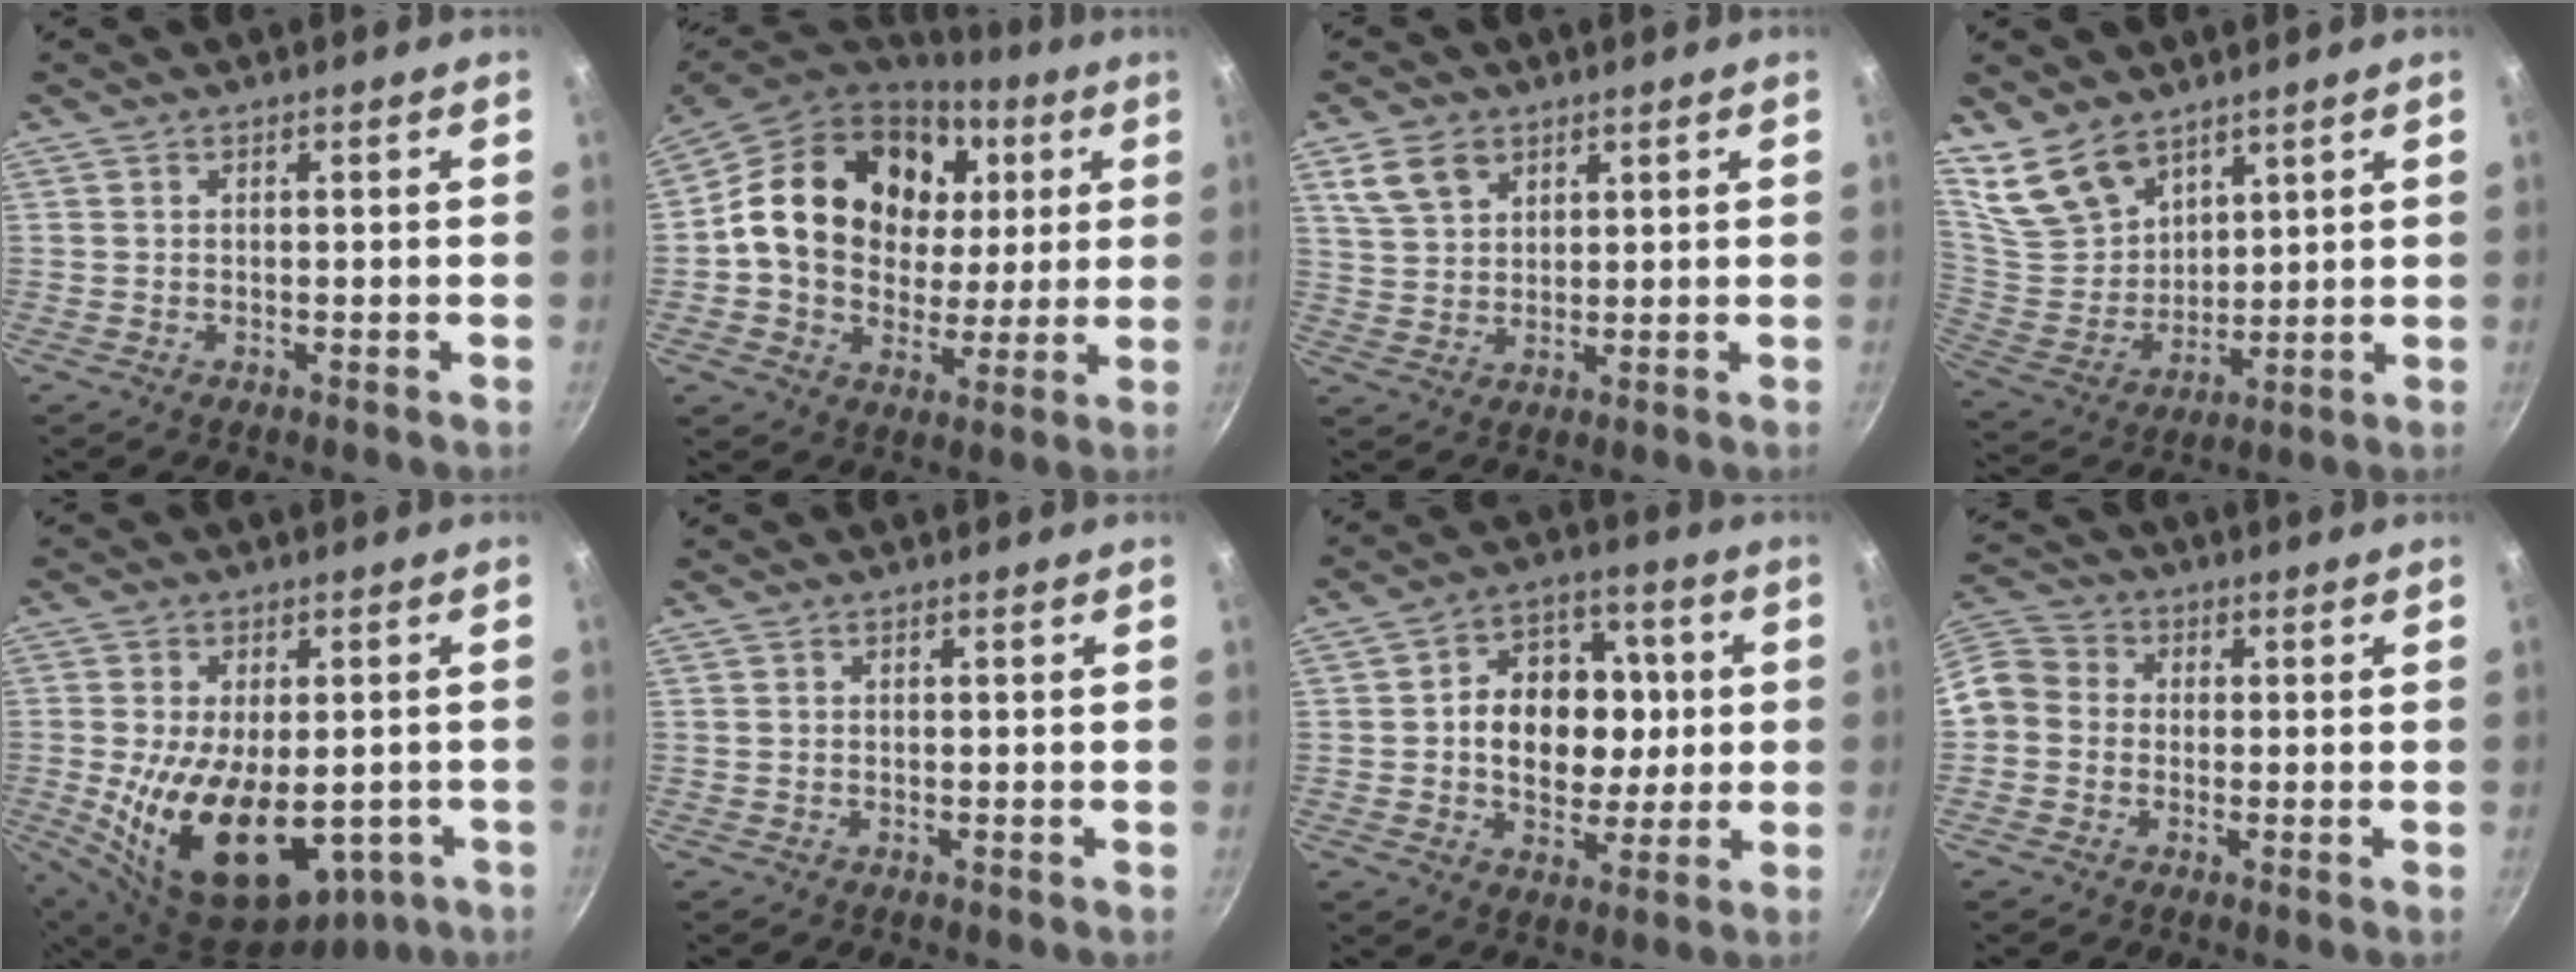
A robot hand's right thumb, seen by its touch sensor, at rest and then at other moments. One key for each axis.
{"total": 23.0, "fx": 5.7, "fy": 18.1, "fz": 13.1, "tx": -0.207, "ty": 0.013, "tz": 0.098}
{"total": 6.9, "fx": 3.7, "fy": 4.7, "fz": 3.4, "tx": -0.048, "ty": -0.005, "tz": 0.076}
{"total": 11.9, "fx": 8.3, "fy": 6.9, "fz": 5.0, "tx": -0.071, "ty": -0.052, "tz": 0.177}
{"total": 20.2, "fx": -3.9, "fy": 11.8, "fz": 15.9, "tx": -0.259, "ty": -0.013, "tz": -0.035}
{"total": 0.0}
{"total": 14.4, "fx": 0.6, "fy": 11.1, "fz": 9.2, "tx": -0.093, "ty": 0.014, "tz": 0.004}
{"total": 7.7, "fx": -0.7, "fy": 7.0, "fz": 3.3, "tx": -0.041, "ty": 0.020, "tz": -0.038}